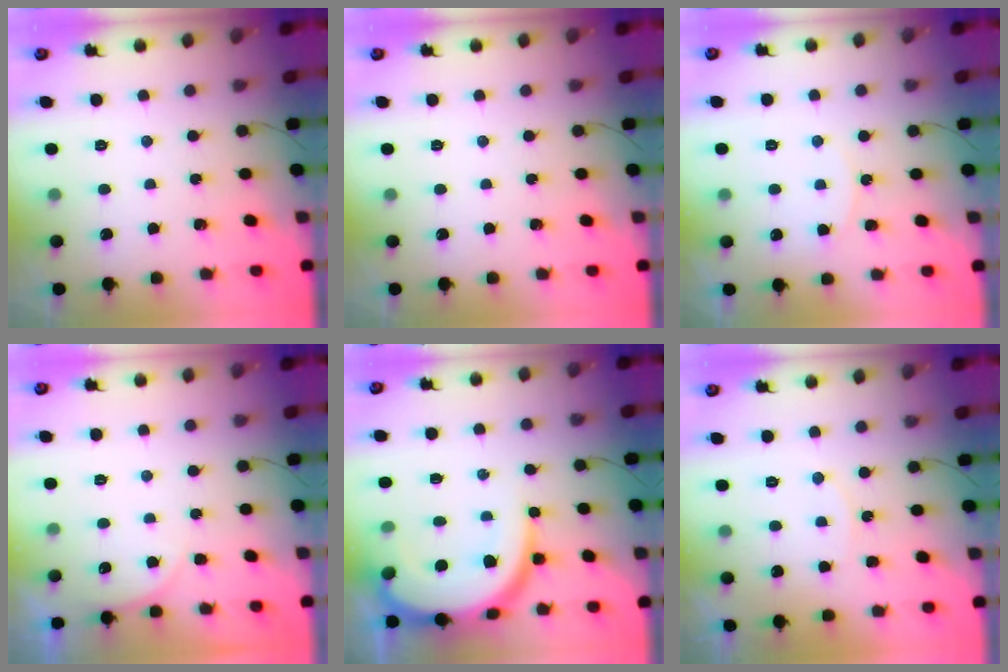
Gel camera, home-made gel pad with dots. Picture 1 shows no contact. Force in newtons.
{"total": 0.0}
{"total": 5.5, "press": 5.5, "slide": 0.5}
{"total": 3.3, "press": 2.5, "slide": 2.2}
{"total": 14.0, "press": 14.0, "slide": 1.4}
{"total": 6.0, "press": 5.9, "slide": 0.6}